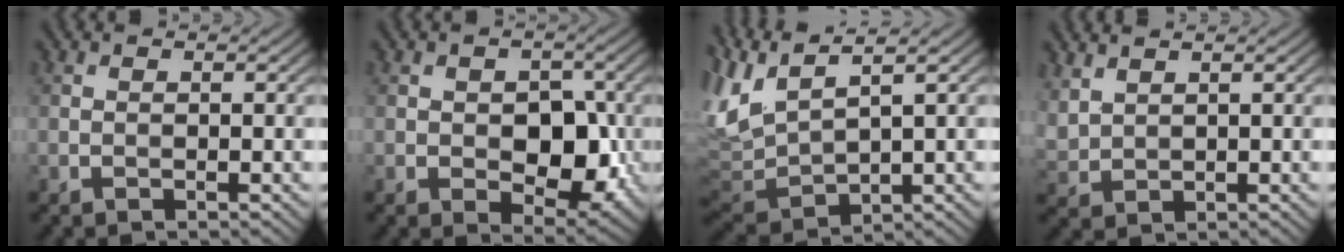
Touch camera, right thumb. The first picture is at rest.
{"total": 6.9, "force": [-1.0, 4.5, 5.1], "torque": [-0.074, -0.011, -0.014]}
{"total": 8.1, "force": [4.0, 2.5, 6.5], "torque": [-0.174, 0.011, 0.084]}
{"total": 3.0, "force": [2.3, 1.4, 1.2], "torque": [-0.042, 0.003, 0.055]}